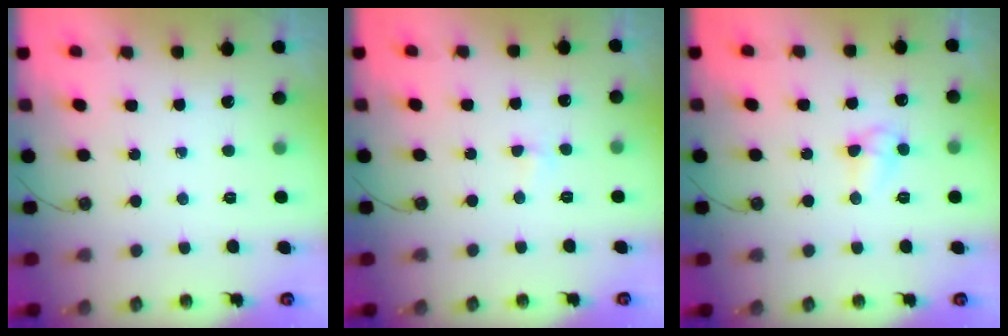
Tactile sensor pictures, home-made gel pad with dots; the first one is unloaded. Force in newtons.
{"total": 2.8, "press": 2.7, "slide": 0.5}
{"total": 7.1, "press": 7.0, "slide": 0.7}